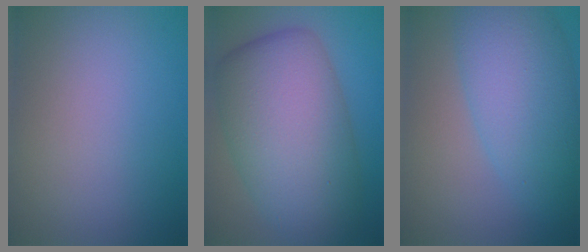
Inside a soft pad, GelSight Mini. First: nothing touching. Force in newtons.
{"total": 12.4, "press": 12.4, "slide": 0.4}
{"total": 8.0, "press": 8.0, "slide": 0.1}